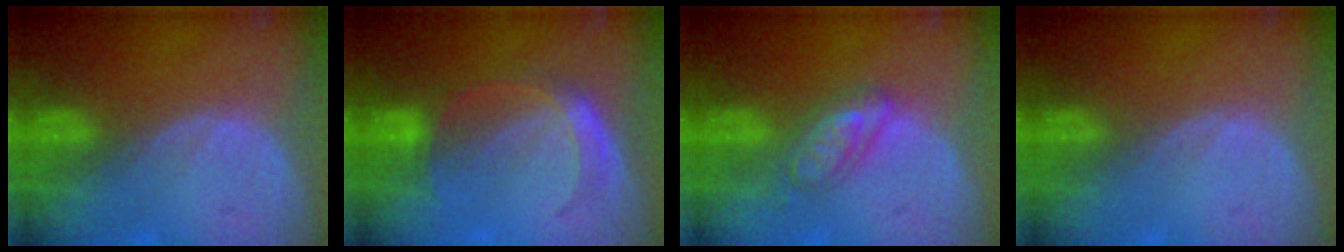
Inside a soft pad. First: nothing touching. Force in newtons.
{"total": 4.5, "press": 4.4, "slide": 0.9}
{"total": 5.0, "press": 5.0, "slide": 0.2}
{"total": 0.0}